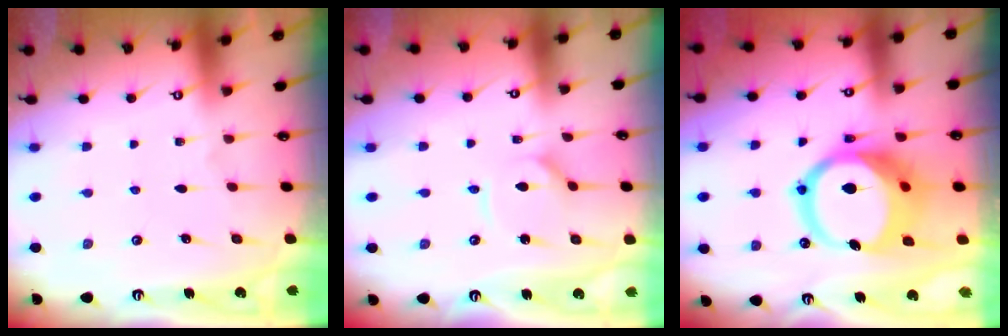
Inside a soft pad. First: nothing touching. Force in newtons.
{"total": 3.2, "press": 3.2, "slide": 0.4}
{"total": 16.6, "press": 16.5, "slide": 1.9}